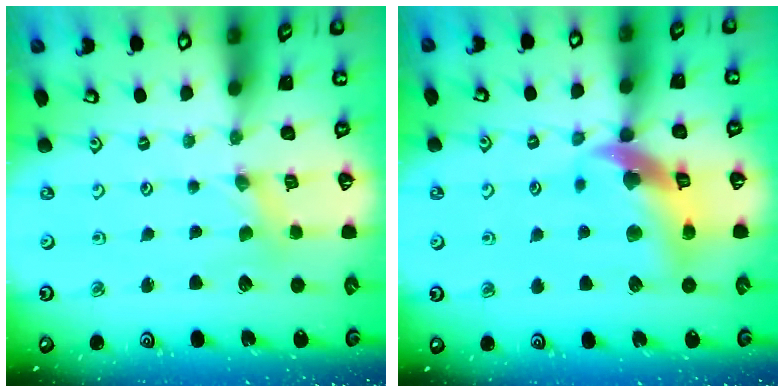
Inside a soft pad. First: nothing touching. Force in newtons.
{"total": 14.0, "press": 13.9, "slide": 2.0}